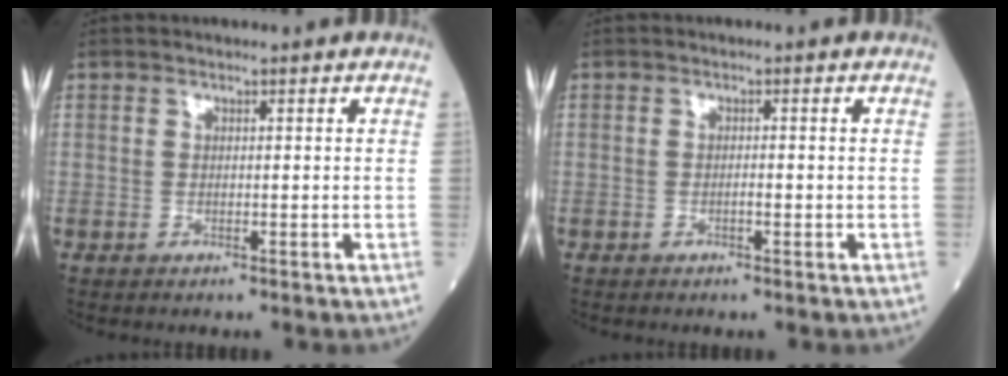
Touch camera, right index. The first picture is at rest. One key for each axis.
{"total": 0.8, "fx": -0.3, "fy": 0.1, "fz": 0.8, "tx": -0.013, "ty": 0.002, "tz": -0.005}